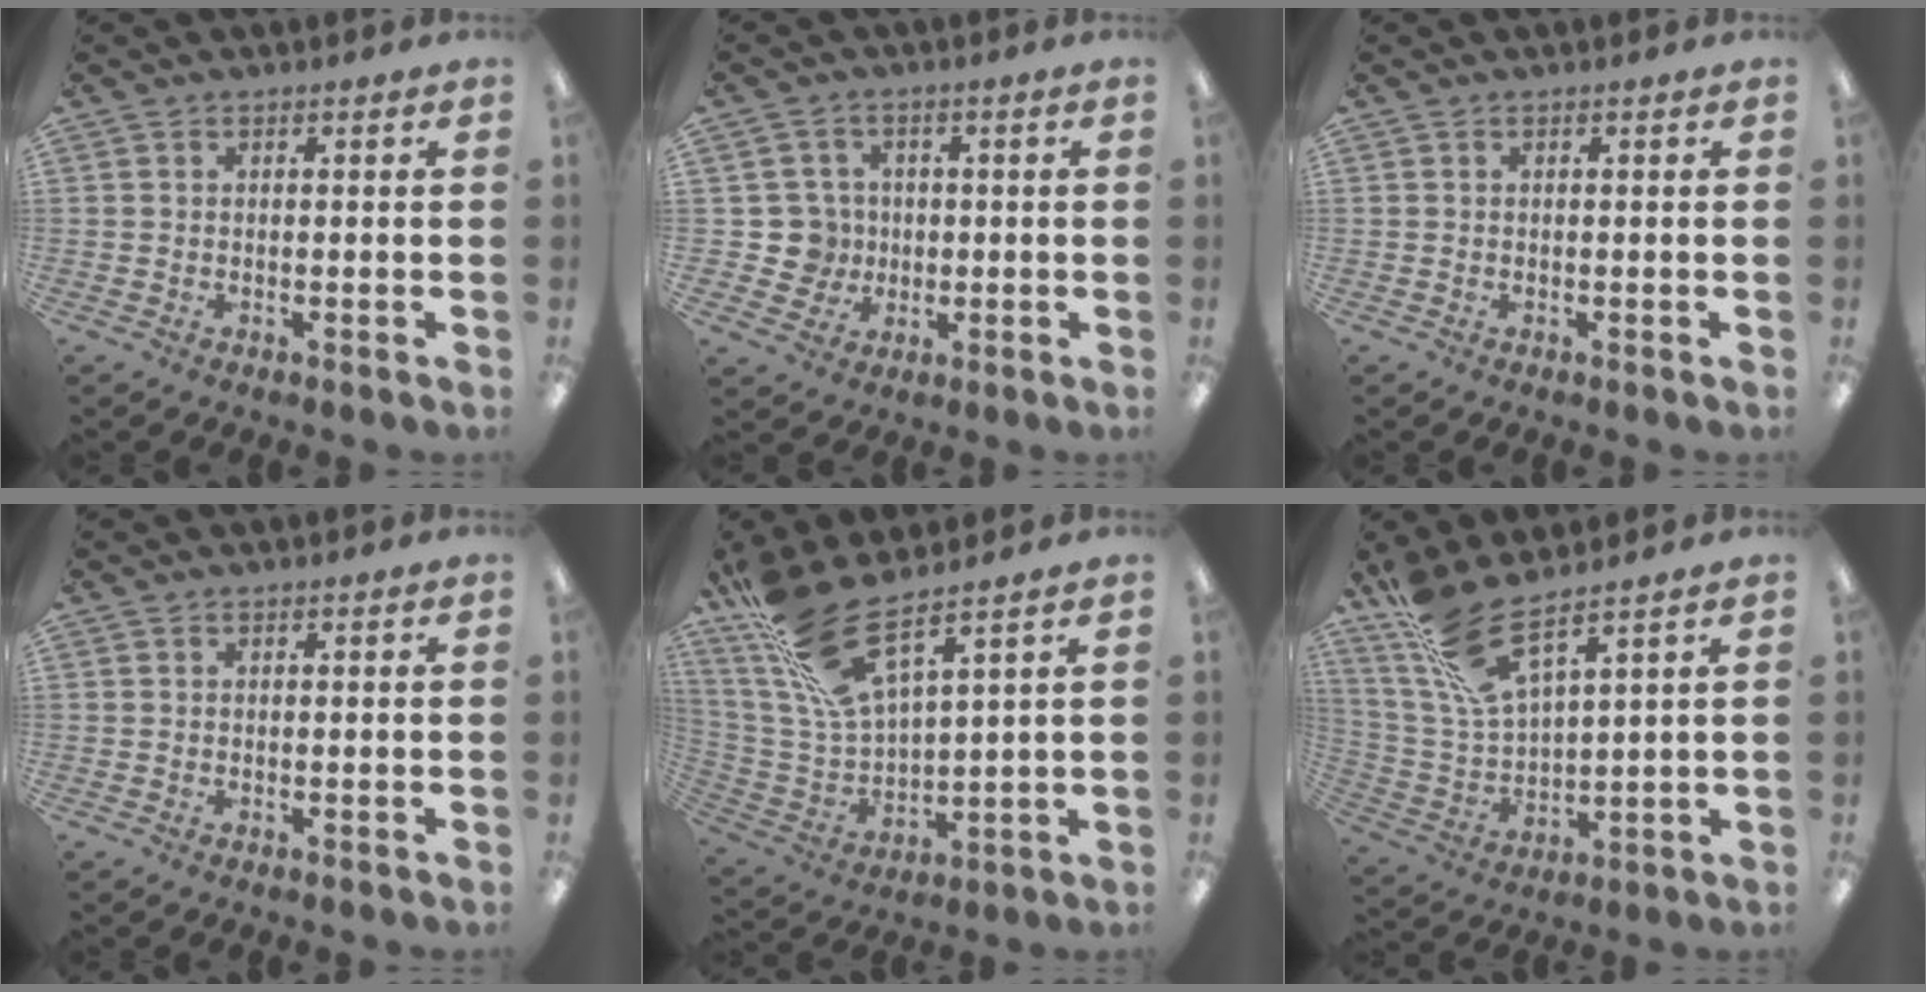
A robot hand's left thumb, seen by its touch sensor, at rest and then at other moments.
{"total": 7.0, "force": [0.0, 6.9, 1.0], "torque": [-0.022, 0.005, 0.006]}
{"total": 0.0}
{"total": 0.0}
{"total": 16.1, "force": [11.5, 4.3, 10.4], "torque": [-0.242, -0.059, 0.206]}
{"total": 13.7, "force": [10.1, 3.6, 8.5], "torque": [-0.196, -0.046, 0.185]}